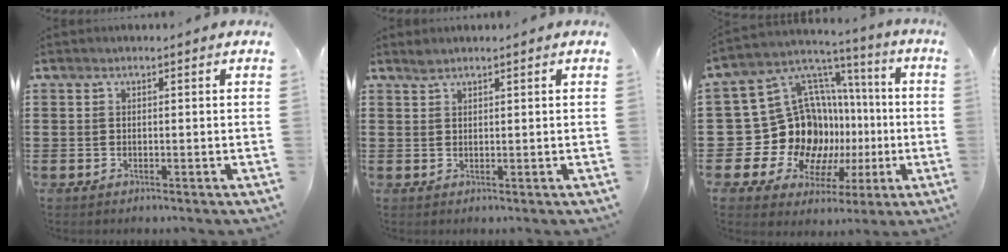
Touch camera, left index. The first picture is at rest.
{"total": 1.1, "force": [1.1, 0.2, 0.4], "torque": [-0.010, 0.000, 0.020]}
{"total": 18.6, "force": [-1.6, 16.4, 8.8], "torque": [-0.202, -0.029, 0.017]}